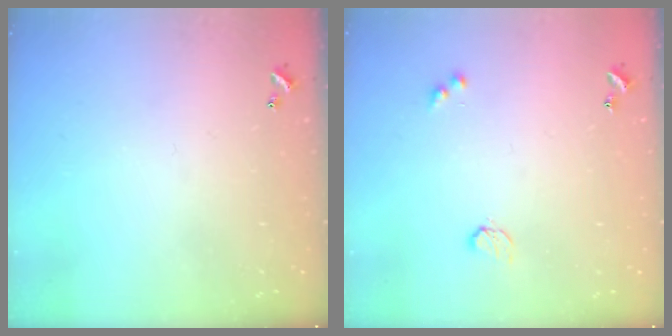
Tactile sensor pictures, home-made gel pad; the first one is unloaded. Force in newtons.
{"total": 2.9, "press": 2.9, "slide": 0.5}